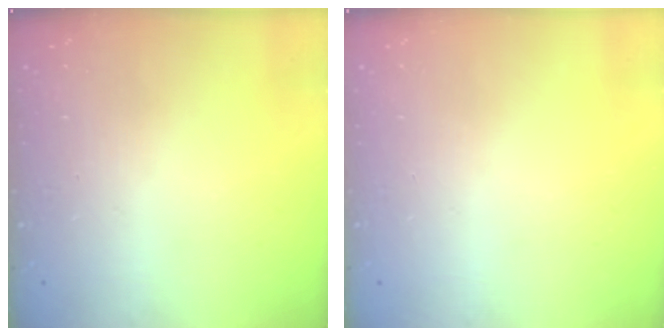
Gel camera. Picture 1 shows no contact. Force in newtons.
{"total": 0.0}